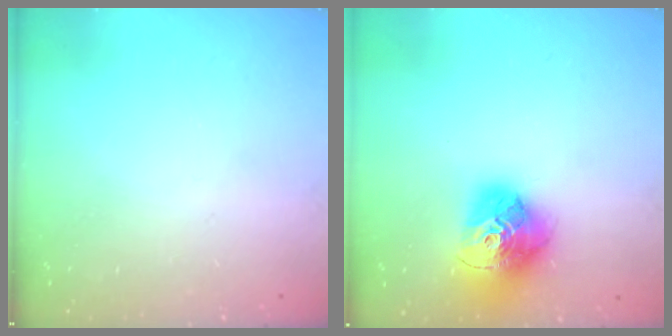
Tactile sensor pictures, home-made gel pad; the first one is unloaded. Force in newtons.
{"total": 18.4, "press": 18.3, "slide": 2.0}